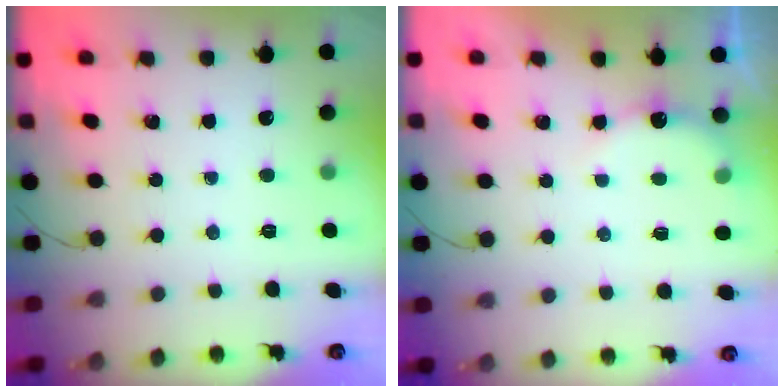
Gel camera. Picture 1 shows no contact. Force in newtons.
{"total": 5.0, "press": 4.9, "slide": 0.9}